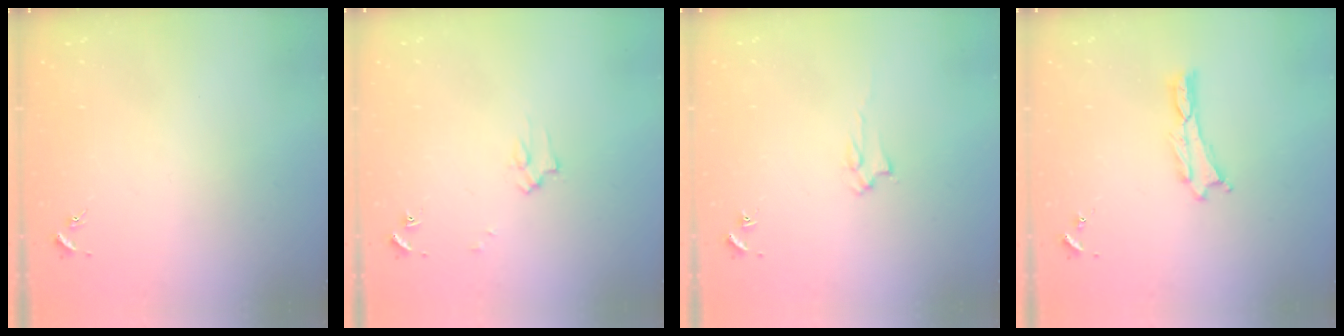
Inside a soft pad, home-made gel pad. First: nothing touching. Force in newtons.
{"total": 2.2, "press": 2.2, "slide": 0.2}
{"total": 1.6, "press": 1.6, "slide": 0.2}
{"total": 0.0}